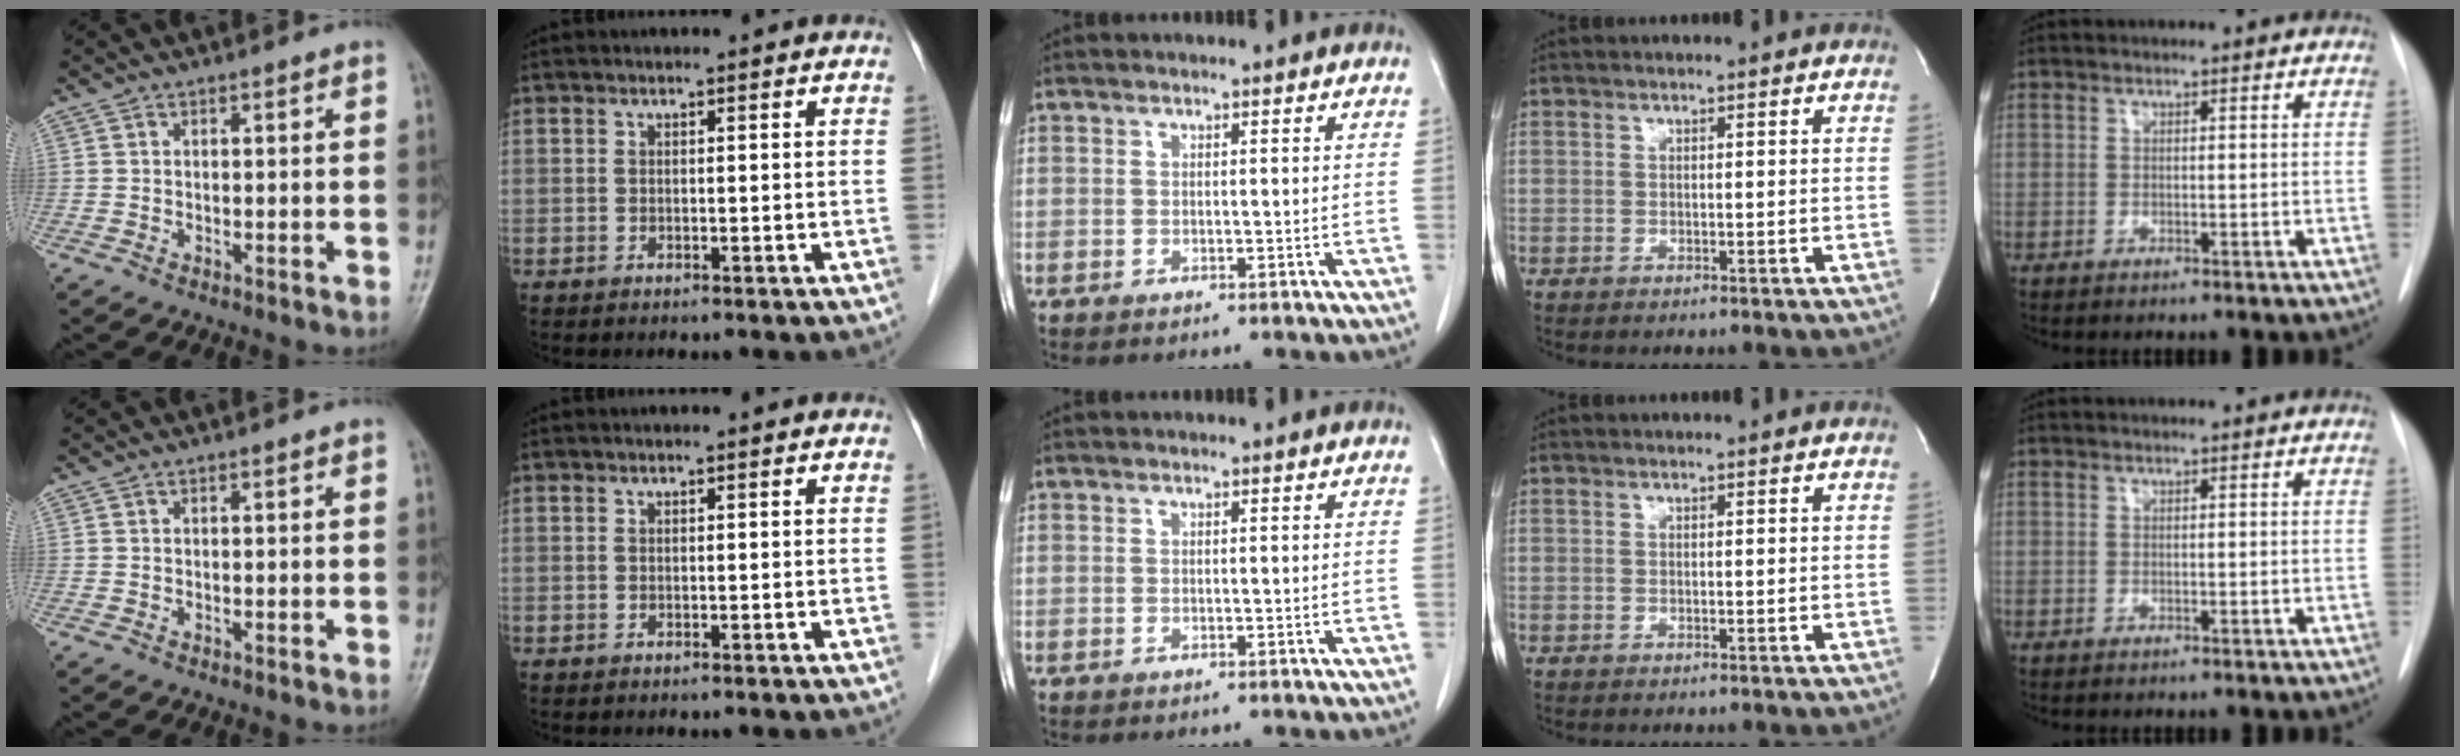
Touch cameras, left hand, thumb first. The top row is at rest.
{}